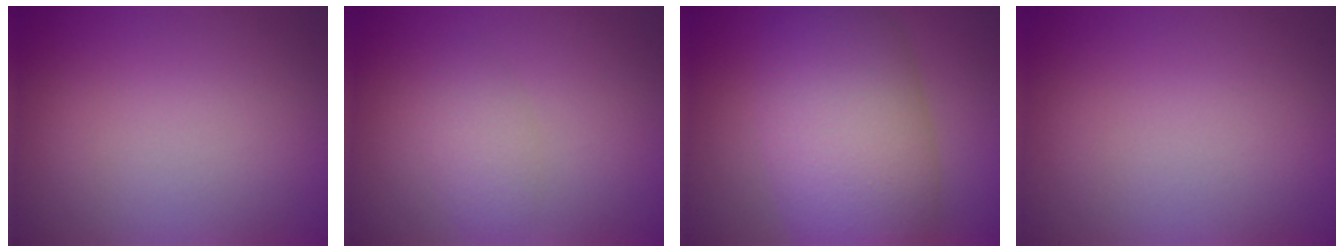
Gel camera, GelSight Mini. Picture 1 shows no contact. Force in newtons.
{"total": 2.0, "press": 2.0, "slide": 0.1}
{"total": 10.3, "press": 10.3, "slide": 0.2}
{"total": 0.0}